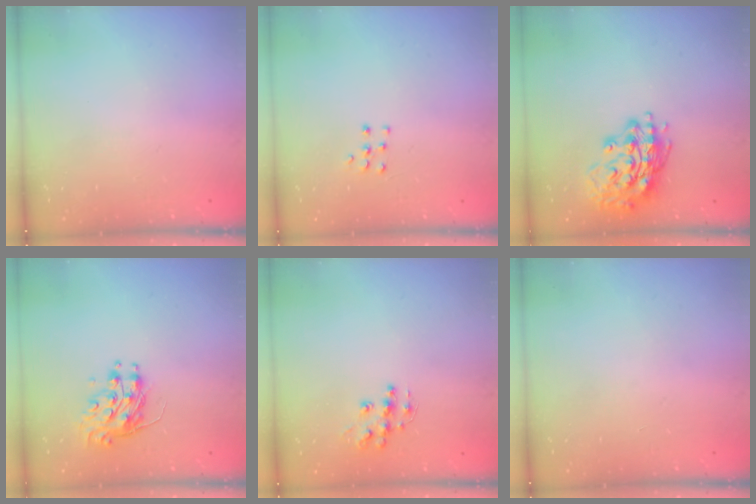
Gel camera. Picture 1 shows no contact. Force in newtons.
{"total": 4.6, "press": 4.5, "slide": 0.5}
{"total": 16.3, "press": 16.1, "slide": 2.8}
{"total": 9.2, "press": 9.2, "slide": 0.3}
{"total": 9.8, "press": 9.8, "slide": 0.6}
{"total": 0.0}